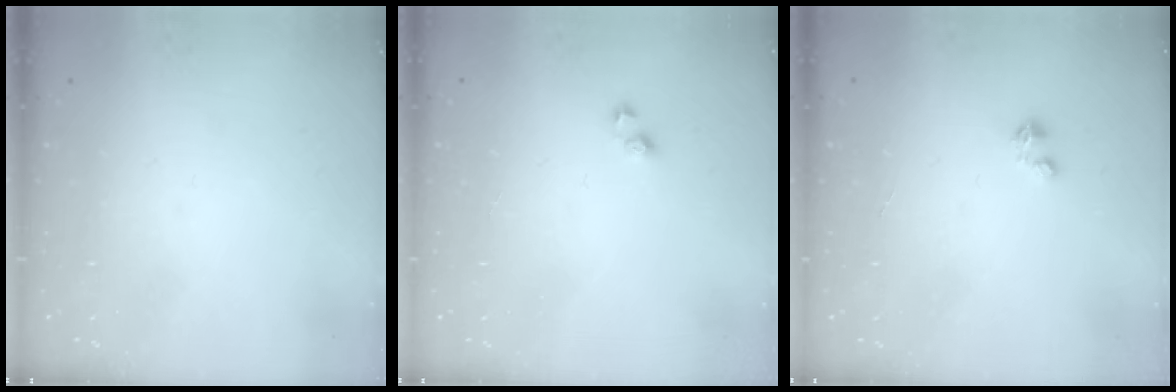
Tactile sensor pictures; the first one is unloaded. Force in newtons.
{"total": 3.1, "press": 3.1, "slide": 0.4}
{"total": 0.5, "press": 0.5, "slide": 0.2}